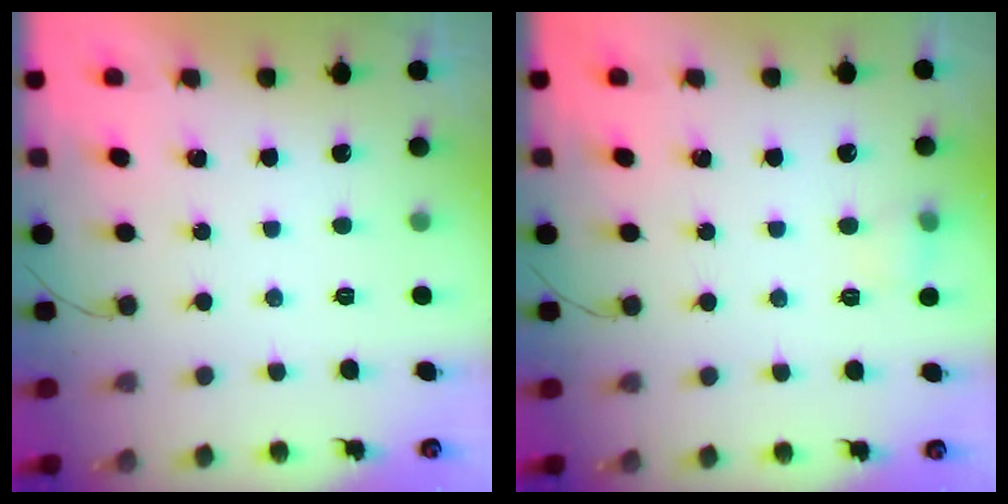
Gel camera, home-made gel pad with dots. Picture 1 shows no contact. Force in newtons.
{"total": 5.4, "press": 5.2, "slide": 1.5}